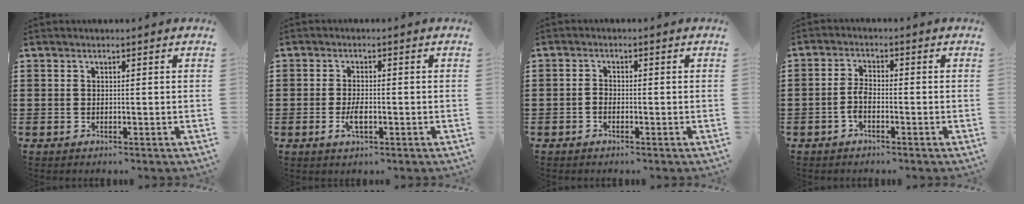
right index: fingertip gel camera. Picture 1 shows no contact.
{"total": 3.1, "force": [-1.0, 1.0, 2.8], "torque": [-0.056, -0.005, -0.017]}
{"total": 1.1, "force": [-0.7, 0.6, 0.6], "torque": [-0.014, 0.001, -0.013]}
{"total": 2.9, "force": [-1.3, 1.0, 2.4], "torque": [-0.060, -0.003, -0.028]}